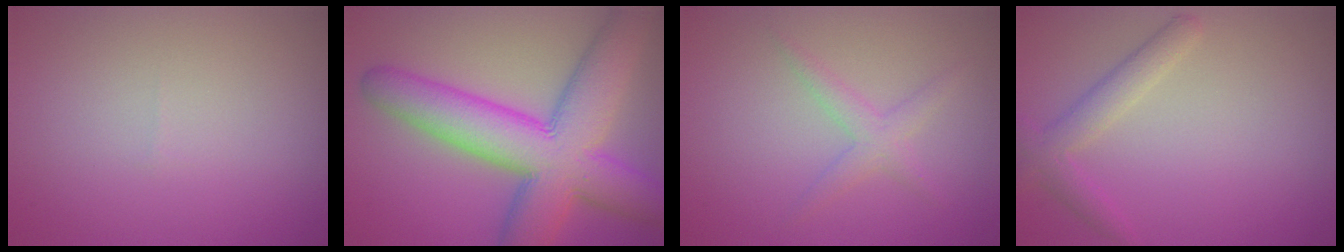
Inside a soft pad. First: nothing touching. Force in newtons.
{"total": 11.5, "press": 11.5, "slide": 0.4}
{"total": 1.9, "press": 1.9, "slide": 0.1}
{"total": 2.6, "press": 2.6, "slide": 0.1}